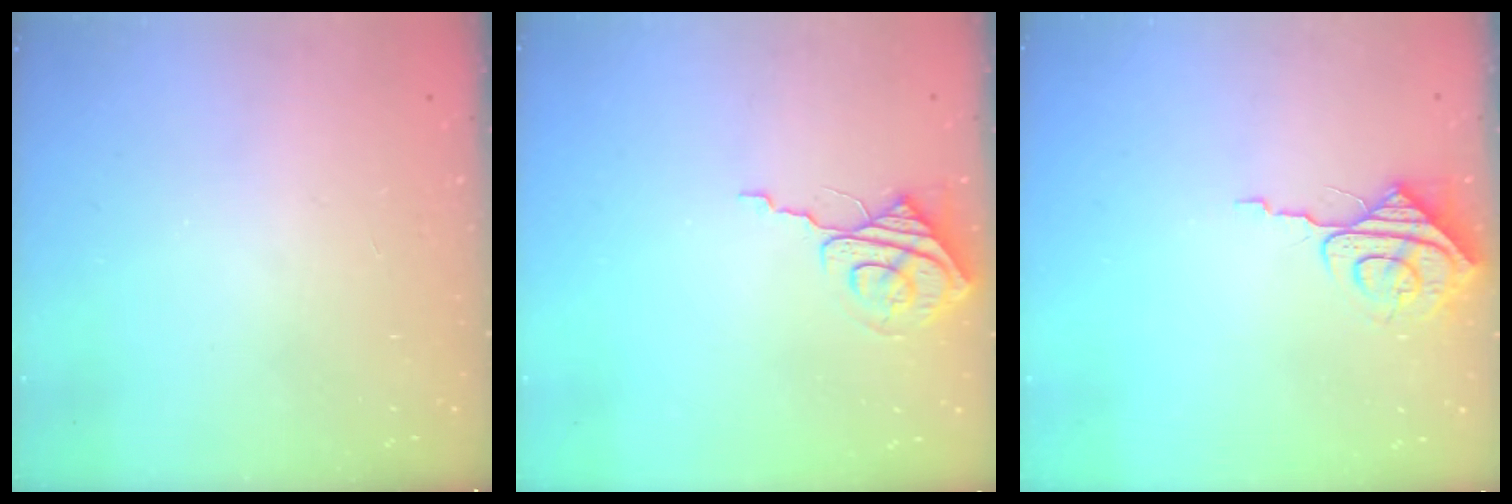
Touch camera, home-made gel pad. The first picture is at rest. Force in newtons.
{"total": 8.3, "press": 8.3, "slide": 0.7}
{"total": 7.9, "press": 7.9, "slide": 0.8}